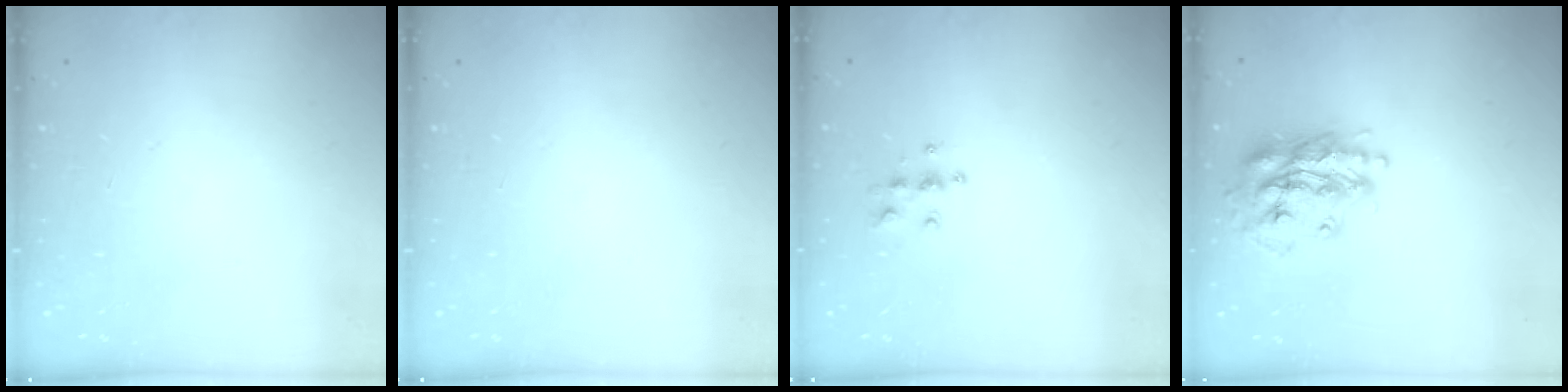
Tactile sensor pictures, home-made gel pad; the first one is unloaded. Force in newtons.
{"total": 0.0}
{"total": 6.9, "press": 6.9, "slide": 0.4}
{"total": 17.4, "press": 17.4, "slide": 1.1}